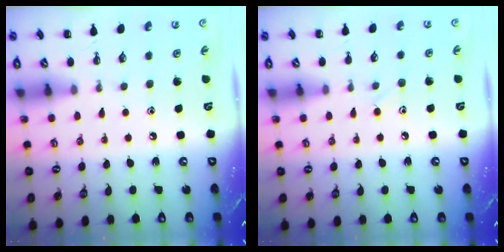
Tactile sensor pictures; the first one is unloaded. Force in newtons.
{"total": 7.0, "press": 6.7, "slide": 2.0}